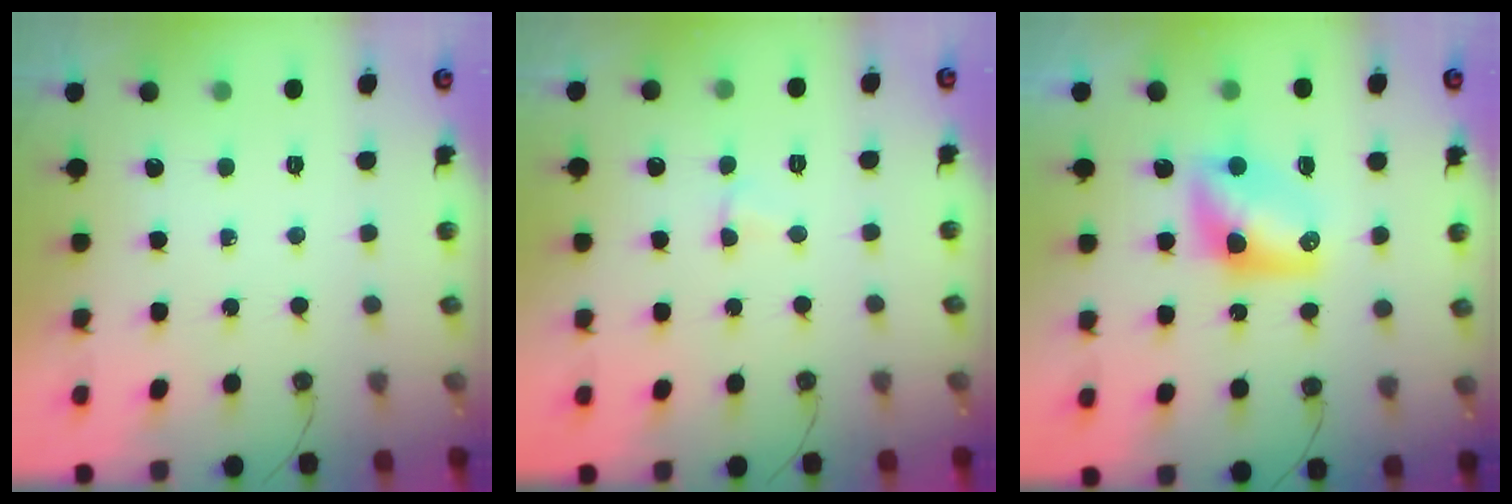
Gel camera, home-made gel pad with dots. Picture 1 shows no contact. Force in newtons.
{"total": 2.4, "press": 2.4, "slide": 0.5}
{"total": 8.8, "press": 8.7, "slide": 0.4}